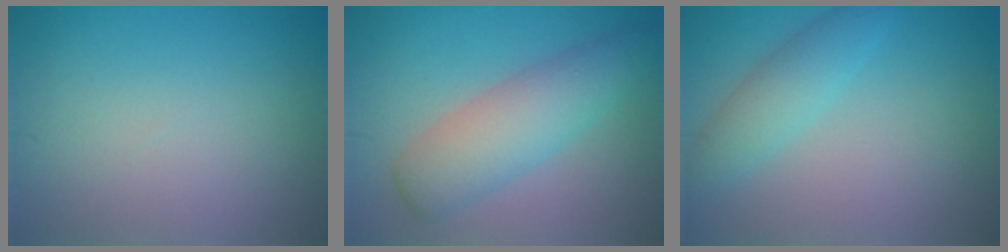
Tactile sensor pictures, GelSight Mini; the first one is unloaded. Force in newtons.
{"total": 5.7, "press": 5.7, "slide": 0.1}
{"total": 3.0, "press": 3.0, "slide": 0.1}